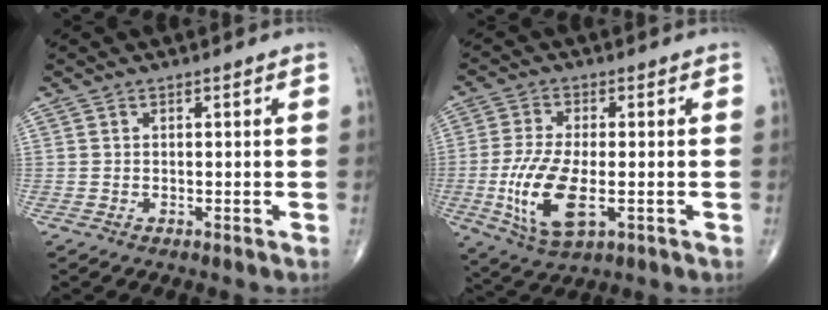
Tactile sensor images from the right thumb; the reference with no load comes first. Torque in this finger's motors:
{"motor_torque": [0.90, 1.59, 1.28, 0.14, 0.40]}